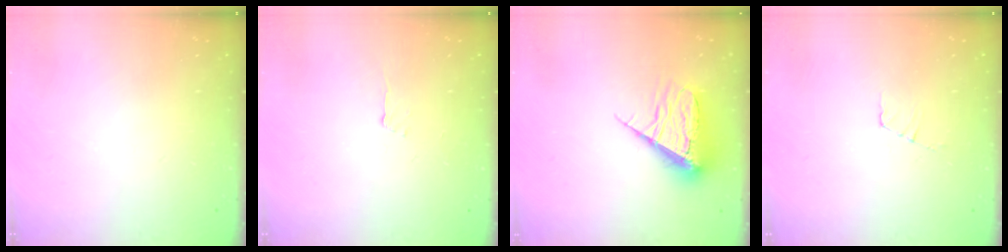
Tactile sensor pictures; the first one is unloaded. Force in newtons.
{"total": 3.4, "press": 3.3, "slide": 0.4}
{"total": 11.4, "press": 11.3, "slide": 1.4}
{"total": 3.2, "press": 3.2, "slide": 0.2}